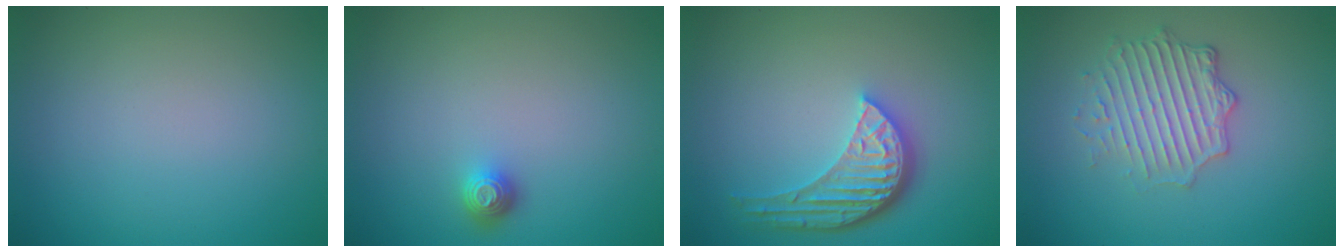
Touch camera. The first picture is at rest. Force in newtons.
{"total": 1.3, "press": 1.1, "slide": 0.7}
{"total": 5.3, "press": 3.9, "slide": 3.5}
{"total": 3.9, "press": 3.3, "slide": 2.1}